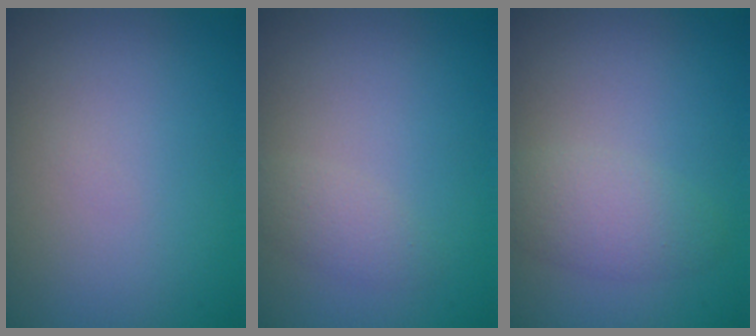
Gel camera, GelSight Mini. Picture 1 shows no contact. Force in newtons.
{"total": 1.6, "press": 1.6, "slide": 0.1}
{"total": 2.9, "press": 2.9, "slide": 0.1}